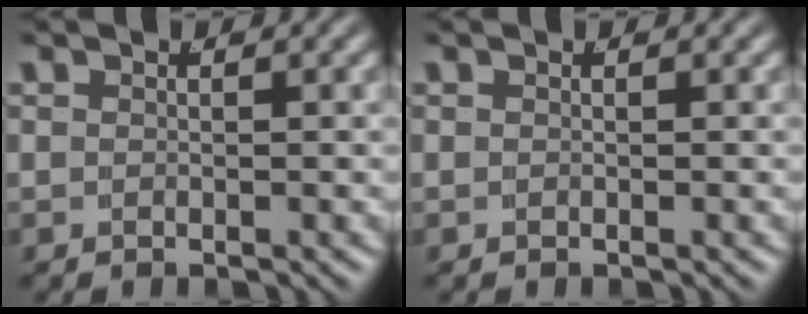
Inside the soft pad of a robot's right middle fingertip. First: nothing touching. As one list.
[{"total": 0.0}]